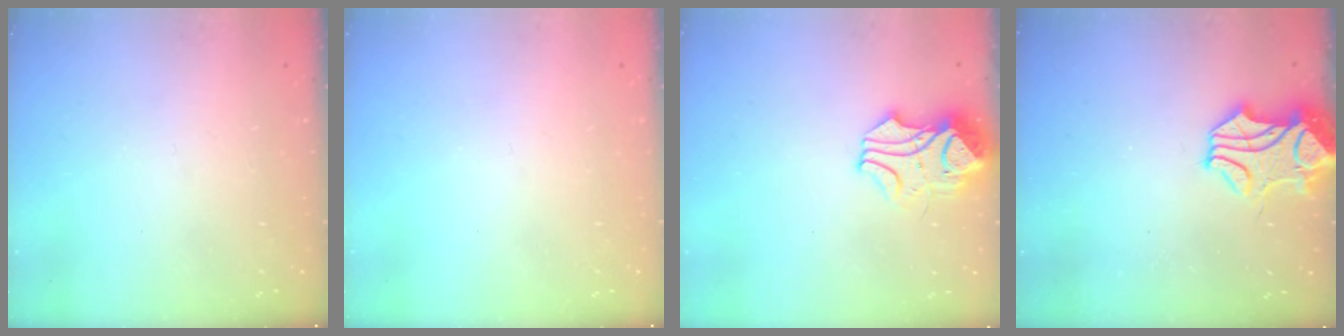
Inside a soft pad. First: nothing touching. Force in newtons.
{"total": 0.0}
{"total": 6.5, "press": 6.4, "slide": 1.2}
{"total": 2.2, "press": 1.8, "slide": 1.1}